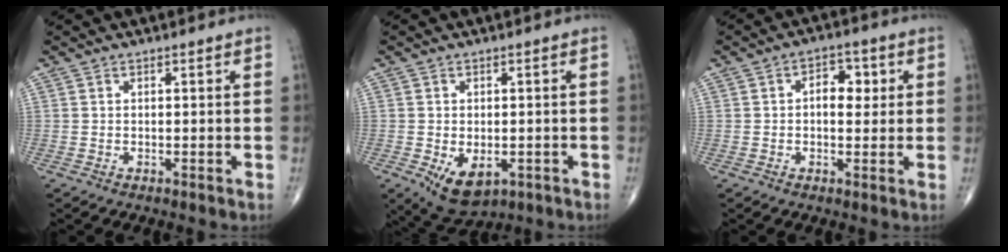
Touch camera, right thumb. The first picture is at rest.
{"total": 7.6, "force": [-2.5, 4.6, 5.5], "torque": [-0.078, -0.004, -0.026]}
{"total": 5.6, "force": [1.0, 3.5, 4.2], "torque": [-0.033, 0.005, 0.009]}